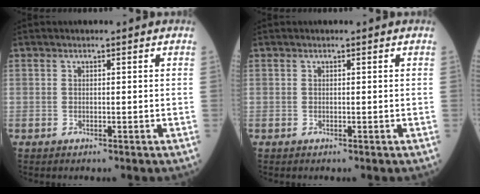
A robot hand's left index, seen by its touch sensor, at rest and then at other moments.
{"total": 0.0}